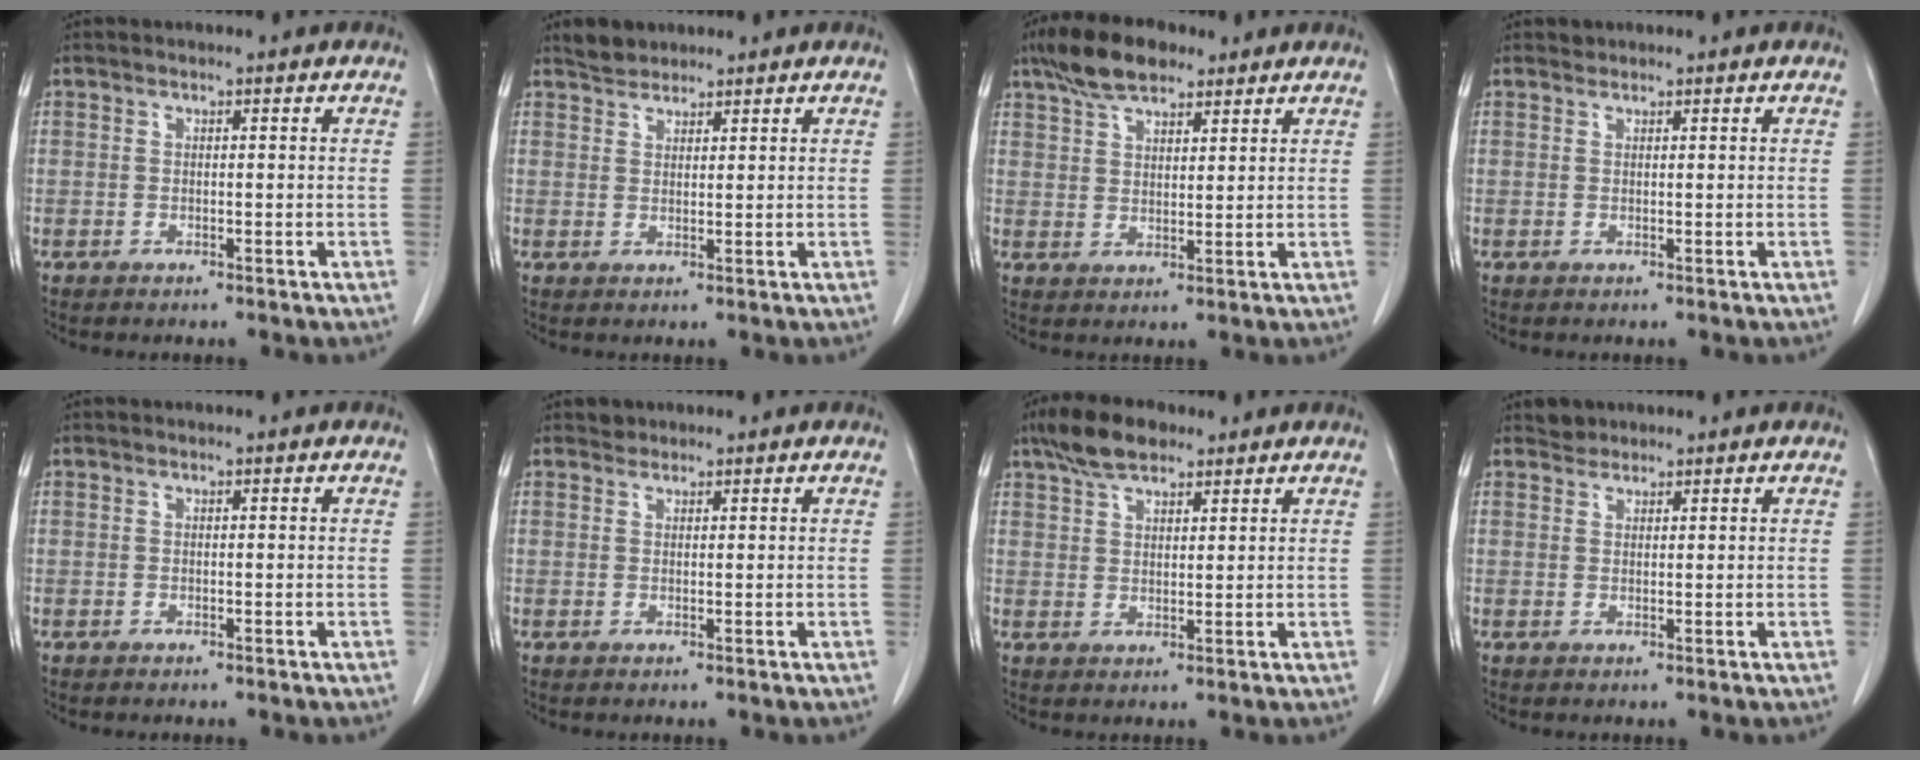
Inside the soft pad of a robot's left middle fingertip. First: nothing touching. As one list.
[{"total": 2.5, "force": [2.3, 1.0, 0.2], "torque": [-0.009, 0.008, 0.041]}, {"total": 8.1, "force": [6.0, 3.1, 4.5], "torque": [-0.088, 0.018, 0.109]}, {"total": 0.5, "force": [0.5, 0.1, -0.2], "torque": [-0.003, 0.000, 0.008]}, {"total": 0.0}, {"total": 0.9, "force": [0.8, 0.4, -0.2], "torque": [0.000, 0.001, 0.011]}, {"total": 6.5, "force": [4.9, 2.5, 3.5], "torque": [-0.071, 0.016, 0.090]}, {"total": 1.5, "force": [1.3, 0.6, -0.3], "torque": [0.003, 0.002, 0.021]}]